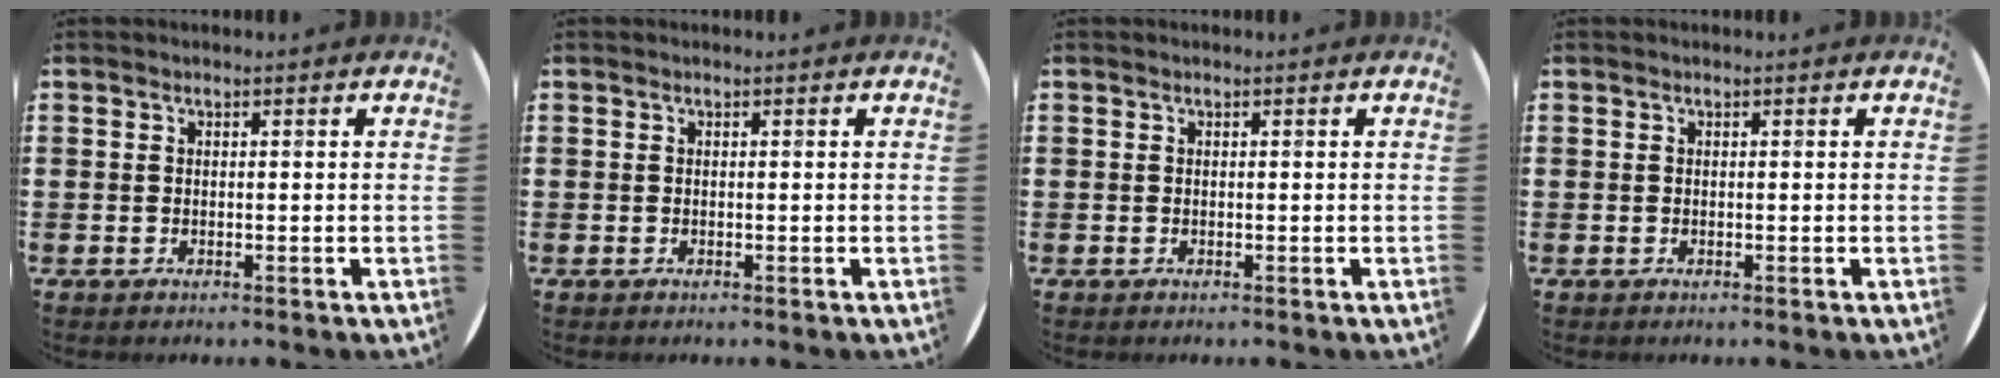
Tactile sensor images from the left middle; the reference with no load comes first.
{"total": 0.0}
{"total": 0.0}
{"total": 0.0}